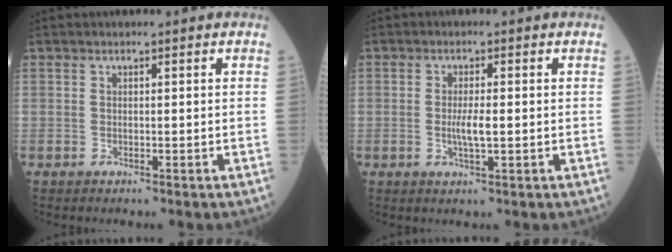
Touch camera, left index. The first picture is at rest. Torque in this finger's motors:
{"motor_torque": [0.44, 0.10, 0.10, 0.03]}